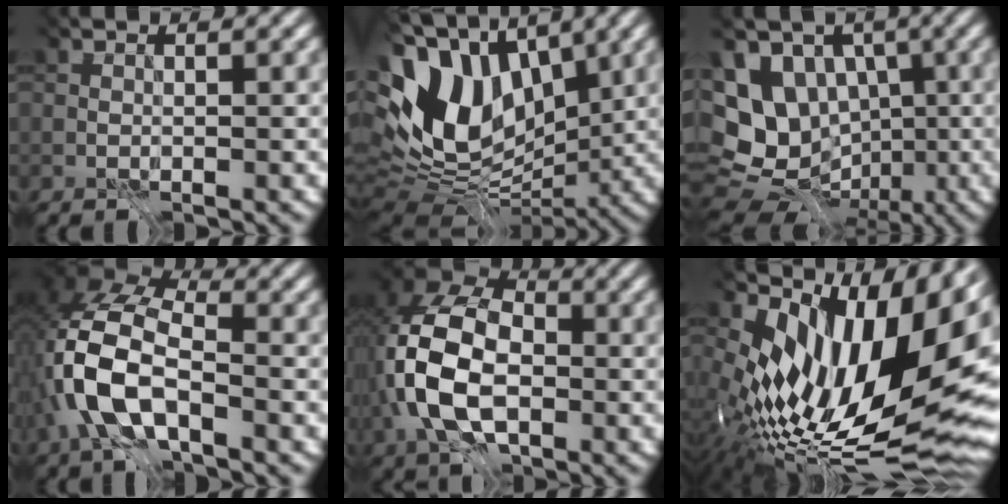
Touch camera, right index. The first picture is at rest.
{"total": 10.9, "force": [-0.4, 7.2, 8.1], "torque": [-0.171, -0.008, 0.009]}
{"total": 8.4, "force": [-1.9, 6.9, 4.4], "torque": [-0.065, -0.019, -0.011]}
{"total": 9.3, "force": [-4.1, 4.0, 7.3], "torque": [-0.182, -0.006, -0.069]}
{"total": 9.8, "force": [-3.1, 5.6, 7.4], "torque": [-0.175, -0.016, -0.044]}
{"total": 15.3, "force": [0.9, 8.0, 13.0], "torque": [-0.211, 0.001, 0.041]}